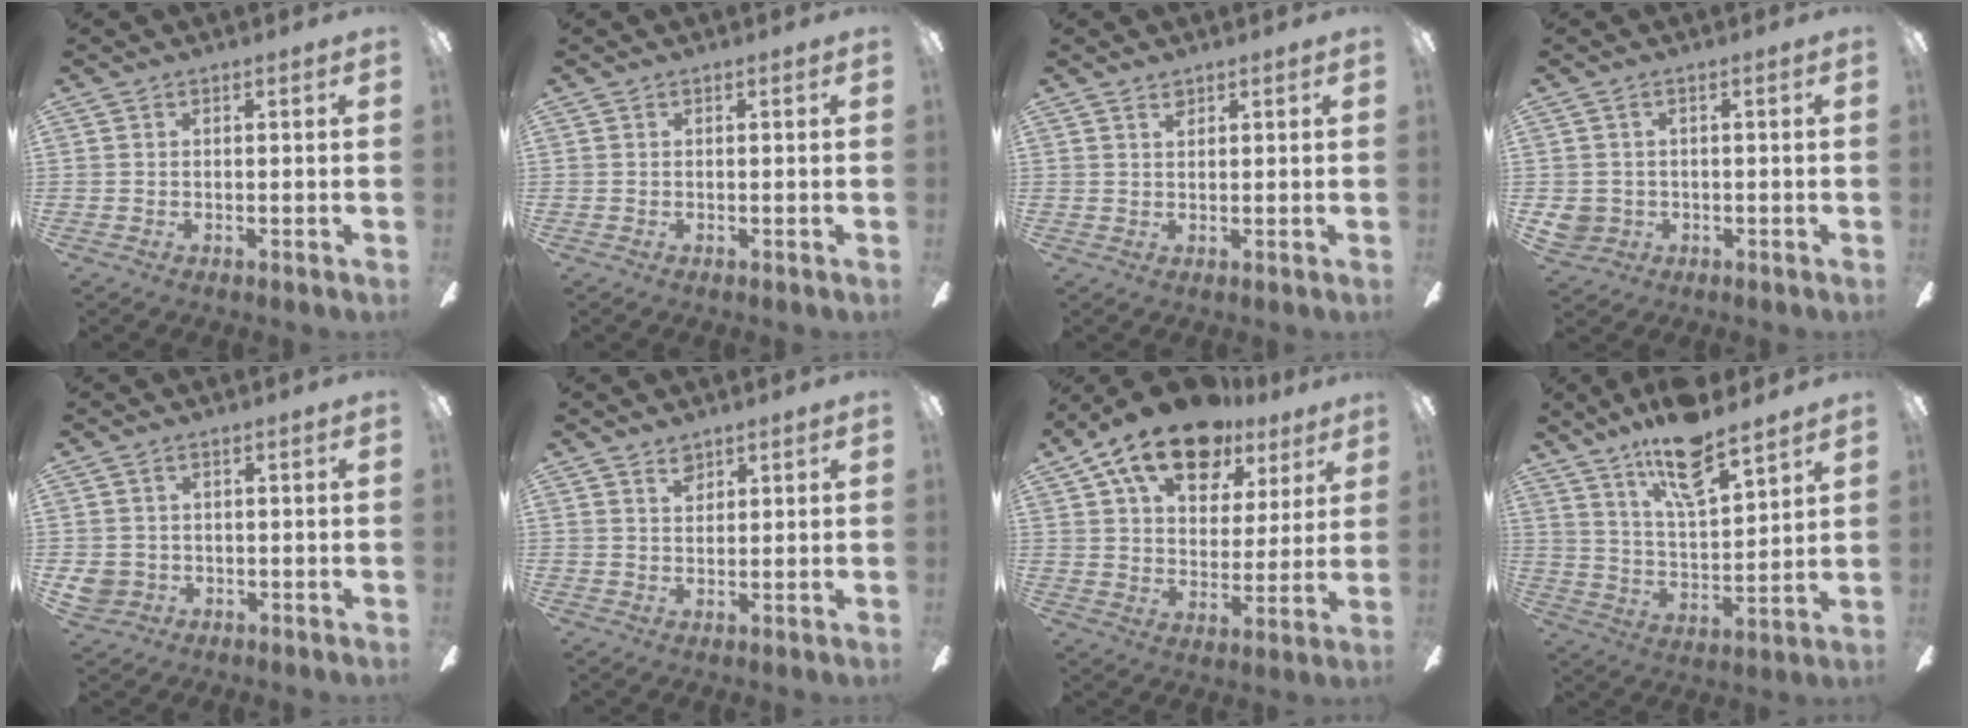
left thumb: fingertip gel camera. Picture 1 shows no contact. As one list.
[{"total": 0.0}, {"total": 1.6, "force": [1.3, 0.7, 0.7], "torque": [-0.007, -0.003, 0.023]}, {"total": 3.8, "force": [-0.3, 3.6, 1.1], "torque": [-0.037, 0.005, -0.007]}, {"total": 3.5, "force": [-0.4, 3.3, 1.1], "torque": [-0.028, 0.006, -0.006]}, {"total": 2.8, "force": [2.1, 1.5, 1.0], "torque": [-0.015, -0.004, 0.039]}, {"total": 16.6, "force": [11.2, 8.8, 8.4], "torque": [-0.147, -0.056, 0.199]}, {"total": 15.1, "force": [11.6, 4.3, 8.6], "torque": [-0.157, -0.060, 0.199]}]